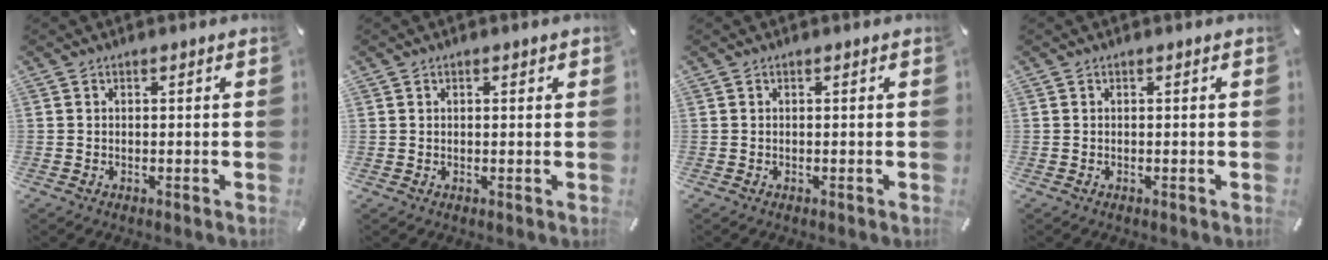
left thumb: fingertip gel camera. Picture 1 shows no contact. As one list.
[{"total": 1.0, "force": [0.5, 0.9, -0.1], "torque": [0.010, -0.002, 0.008]}, {"total": 0.0}, {"total": 0.0}]